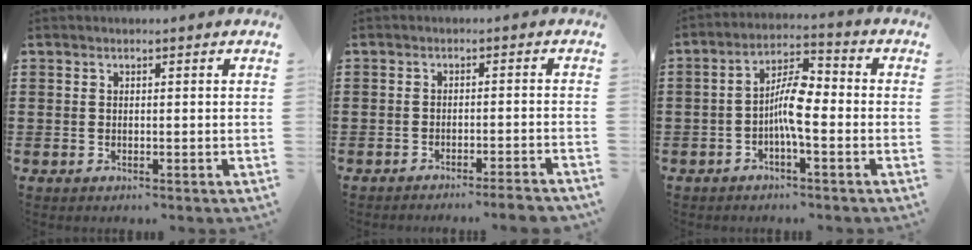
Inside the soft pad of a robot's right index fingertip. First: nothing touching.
{"total": 2.6, "force": [-2.4, -0.3, 0.9], "torque": [-0.016, -0.002, -0.050]}
{"total": 6.4, "force": [-1.6, 1.7, 5.9], "torque": [-0.120, 0.002, -0.035]}